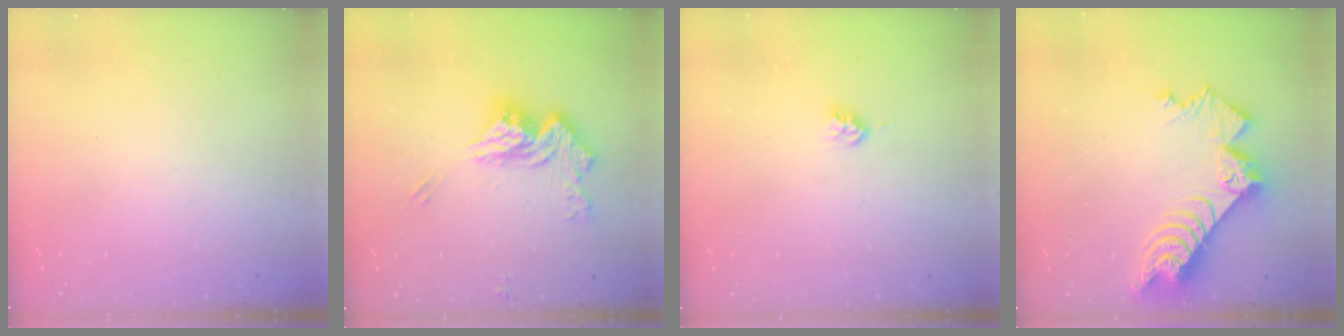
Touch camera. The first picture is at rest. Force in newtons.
{"total": 14.1, "press": 14.1, "slide": 0.2}
{"total": 2.8, "press": 2.8, "slide": 0.2}
{"total": 10.7, "press": 10.6, "slide": 1.1}